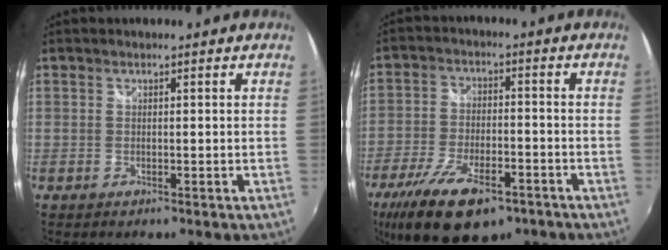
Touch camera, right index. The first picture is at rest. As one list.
[{"total": 16.8, "force": [-10.7, 6.9, 11.0], "torque": [-0.232, -0.039, -0.180]}]